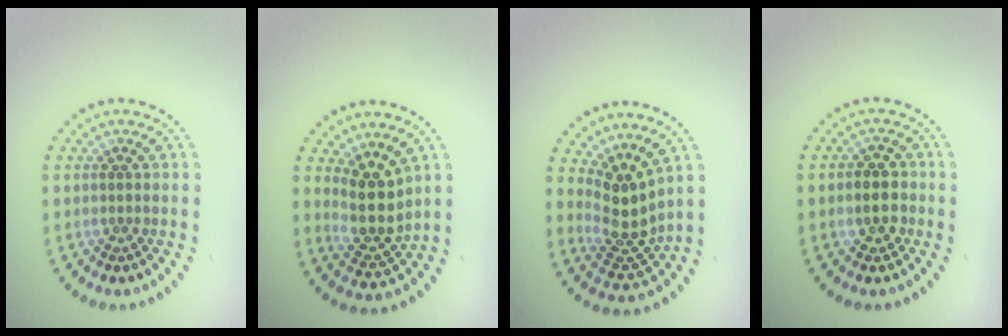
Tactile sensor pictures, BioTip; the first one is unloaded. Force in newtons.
{"total": 4.1, "press": 3.4, "slide": 2.2}
{"total": 4.0, "press": 3.0, "slide": 2.6}
{"total": 2.5, "press": 2.5, "slide": 0.5}